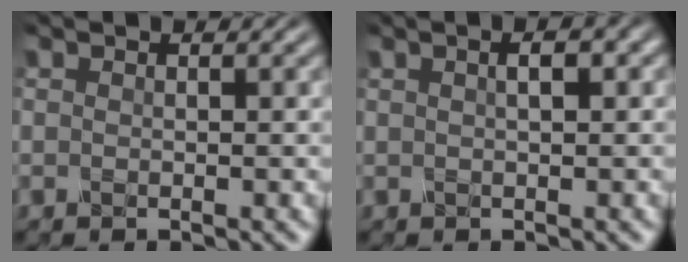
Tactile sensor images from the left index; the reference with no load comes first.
{"total": 1.5, "force": [0.2, 0.3, 1.5], "torque": [-0.020, 0.000, 0.004]}